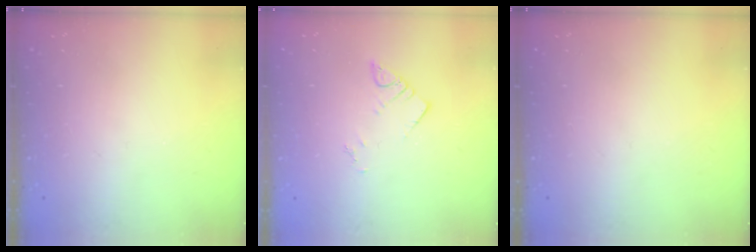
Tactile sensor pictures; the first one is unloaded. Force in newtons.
{"total": 3.6, "press": 3.6, "slide": 0.1}
{"total": 0.0}